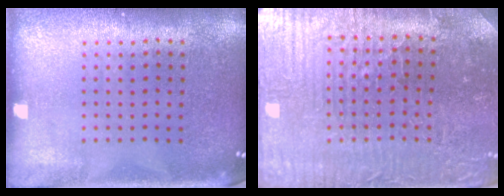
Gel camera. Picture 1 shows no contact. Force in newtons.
{"total": 3.7, "press": 3.7, "slide": 0.5}